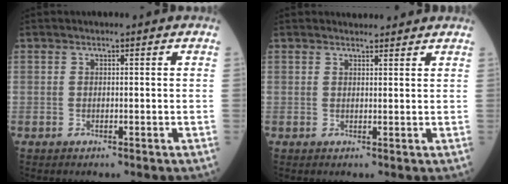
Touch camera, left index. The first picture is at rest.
{"total": 3.2, "force": [3.1, 0.8, 0.4], "torque": [-0.010, 0.011, 0.039]}